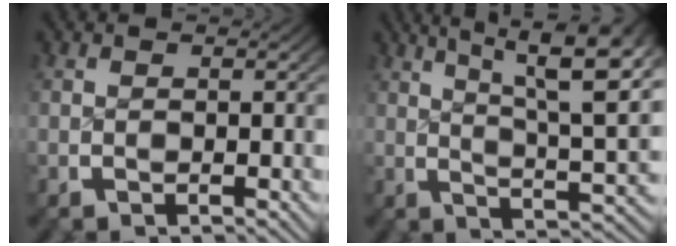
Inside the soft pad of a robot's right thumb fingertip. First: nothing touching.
{"total": 9.4, "force": [3.0, 4.4, 7.8], "torque": [-0.093, -0.010, 0.045]}